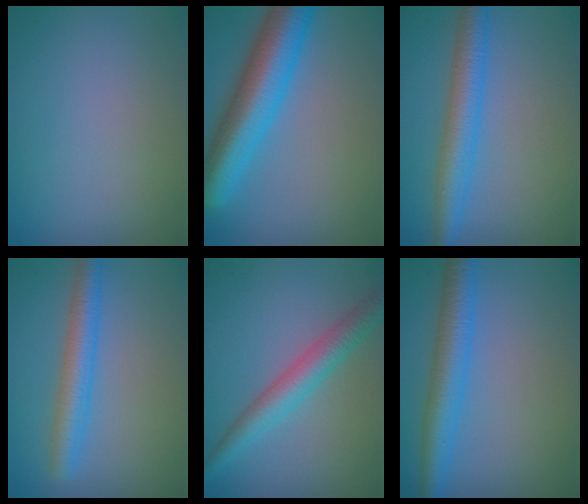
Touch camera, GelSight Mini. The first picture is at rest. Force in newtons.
{"total": 8.7, "press": 8.7, "slide": 0.2}
{"total": 4.7, "press": 4.7, "slide": 0.0}
{"total": 3.7, "press": 3.7, "slide": 0.1}
{"total": 3.9, "press": 3.9, "slide": 0.1}
{"total": 5.1, "press": 5.1, "slide": 0.1}